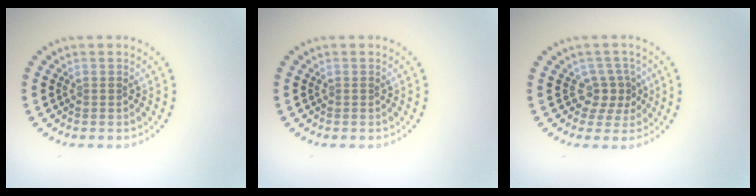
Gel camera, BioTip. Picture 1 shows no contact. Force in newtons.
{"total": 0.0}
{"total": 2.4, "press": 1.7, "slide": 1.7}